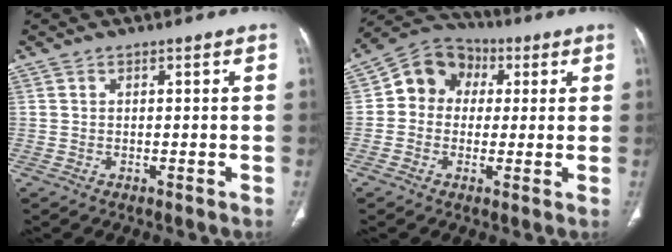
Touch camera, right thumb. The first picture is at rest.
{"total": 9.9, "force": [1.3, 8.7, 4.5], "torque": [-0.046, 0.021, 0.005]}